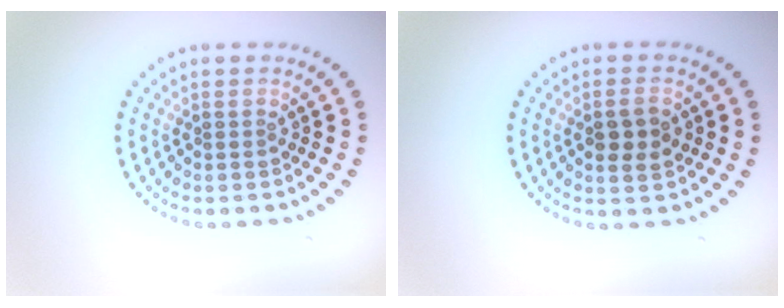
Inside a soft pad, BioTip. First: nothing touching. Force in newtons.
{"total": 2.7, "press": 2.7, "slide": 0.3}